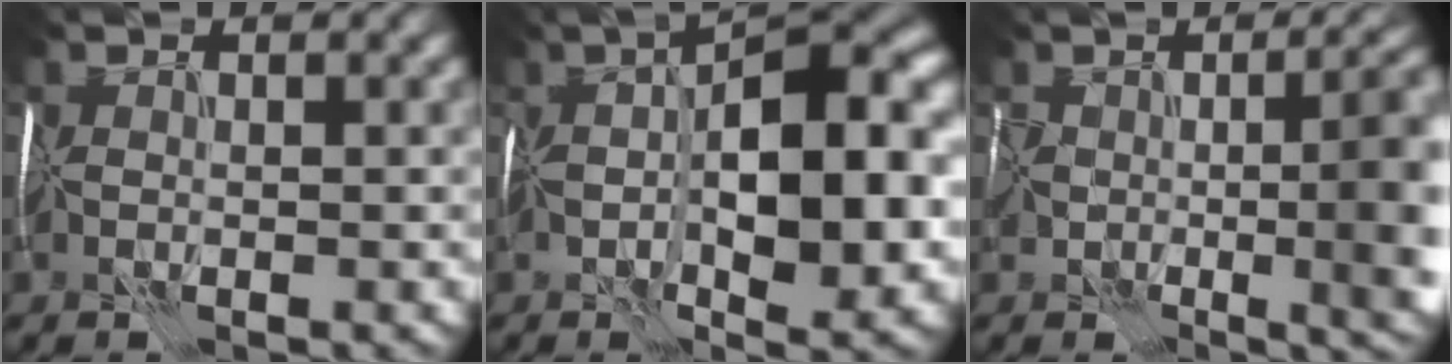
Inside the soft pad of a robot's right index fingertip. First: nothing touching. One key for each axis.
{"total": 12.3, "fx": 0.5, "fy": 4.3, "fz": 11.5, "tx": -0.173, "ty": 0.012, "tz": 0.004}
{"total": 11.6, "fx": -1.7, "fy": 5.3, "fz": 10.2, "tx": -0.112, "ty": -0.020, "tz": -0.003}